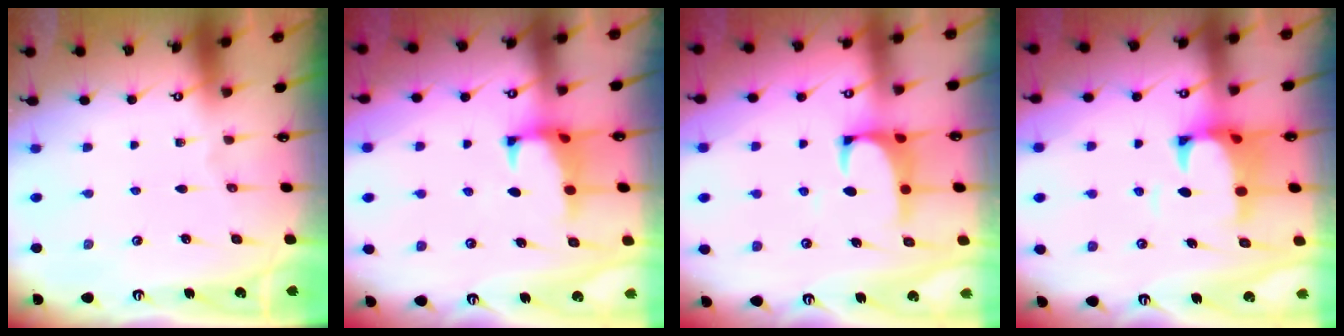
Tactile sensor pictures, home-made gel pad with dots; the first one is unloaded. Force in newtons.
{"total": 0.7, "press": 0.0, "slide": 0.7}
{"total": 1.7, "press": 1.5, "slide": 0.7}
{"total": 2.6, "press": 2.4, "slide": 1.1}